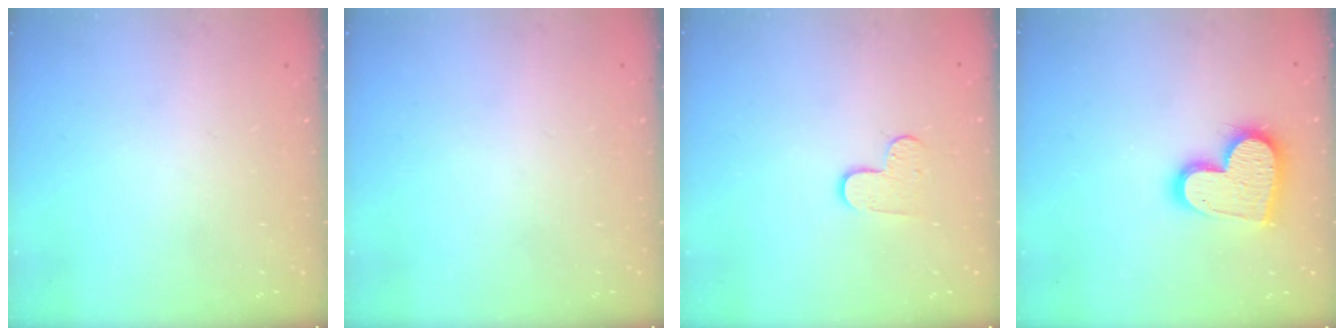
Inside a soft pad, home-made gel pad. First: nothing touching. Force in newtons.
{"total": 0.0}
{"total": 7.4, "press": 7.4, "slide": 0.7}
{"total": 16.9, "press": 16.9, "slide": 1.5}